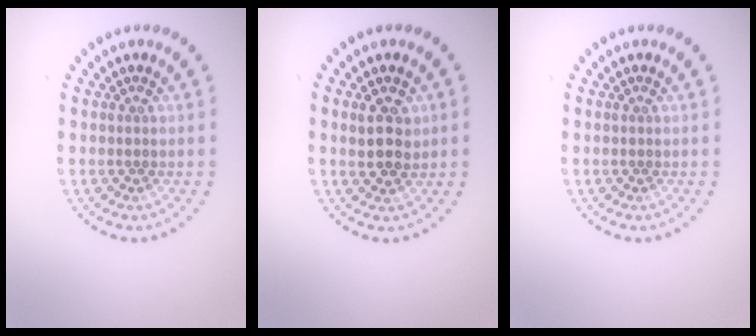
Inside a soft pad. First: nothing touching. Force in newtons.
{"total": 2.8, "press": 2.7, "slide": 0.8}
{"total": 0.0}